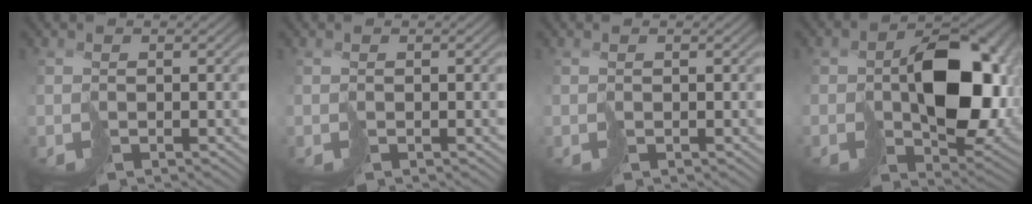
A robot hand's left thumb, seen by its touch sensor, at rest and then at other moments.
{"total": 0.0}
{"total": 0.0}
{"total": 13.0, "force": [1.0, 8.7, 9.6], "torque": [-0.134, -0.010, 0.036]}